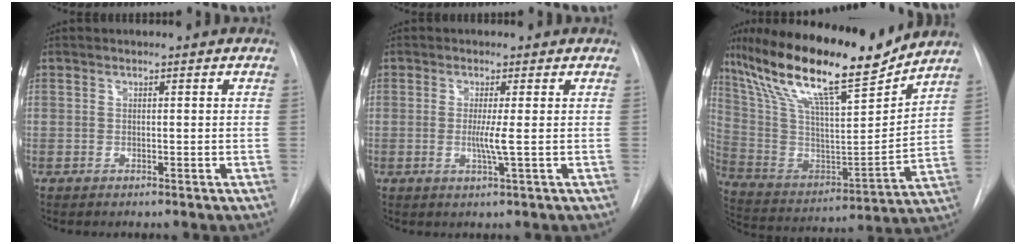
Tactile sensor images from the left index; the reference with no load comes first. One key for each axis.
{"total": 2.9, "fx": -1.2, "fy": -0.8, "fz": 2.5, "tx": -0.051, "ty": -0.012, "tz": -0.019}
{"total": 23.6, "fx": 17.9, "fy": 2.8, "fz": 15.1, "tx": -0.283, "ty": -0.001, "tz": 0.315}